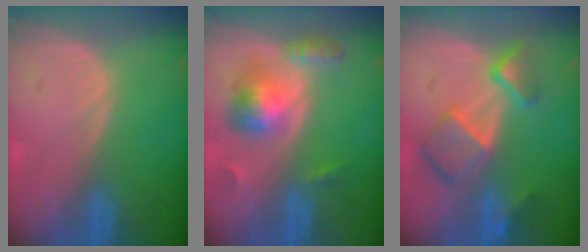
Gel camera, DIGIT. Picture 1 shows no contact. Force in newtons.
{"total": 6.4, "press": 5.9, "slide": 2.5}
{"total": 7.9, "press": 6.9, "slide": 3.9}